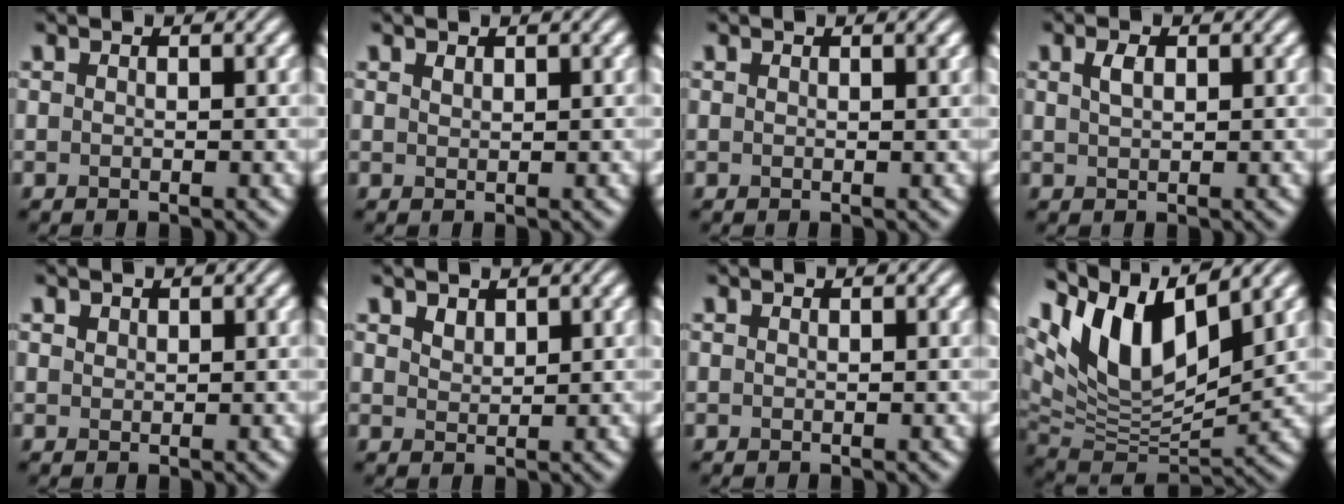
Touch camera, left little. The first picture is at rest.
{"total": 0.6, "force": [0.5, 0.2, 0.2], "torque": [-0.006, -0.002, 0.013]}
{"total": 0.6, "force": [0.4, 0.1, 0.4], "torque": [-0.004, 0.001, 0.006]}
{"total": 1.4, "force": [0.6, 0.7, 1.0], "torque": [-0.023, 0.003, 0.014]}
{"total": 0.7, "force": [0.5, 0.4, 0.1], "torque": [-0.004, -0.001, 0.011]}
{"total": 1.3, "force": [1.1, 0.6, 0.4], "torque": [-0.010, -0.001, 0.025]}
{"total": 0.0}
{"total": 11.8, "force": [6.4, 4.7, 8.8], "torque": [-0.174, 0.009, 0.118]}